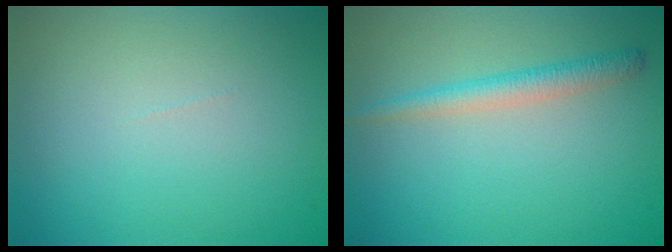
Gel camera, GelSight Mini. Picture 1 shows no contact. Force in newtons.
{"total": 2.2, "press": 2.2, "slide": 0.1}